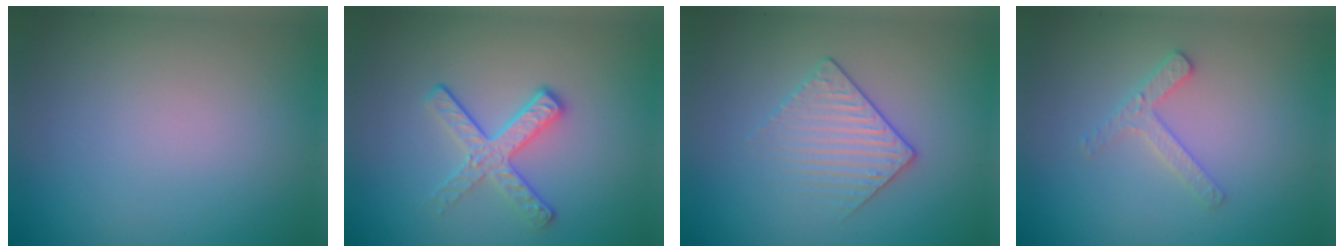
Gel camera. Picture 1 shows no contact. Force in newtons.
{"total": 3.1, "press": 2.6, "slide": 1.8}
{"total": 2.1, "press": 1.8, "slide": 1.1}
{"total": 1.9, "press": 1.8, "slide": 0.4}